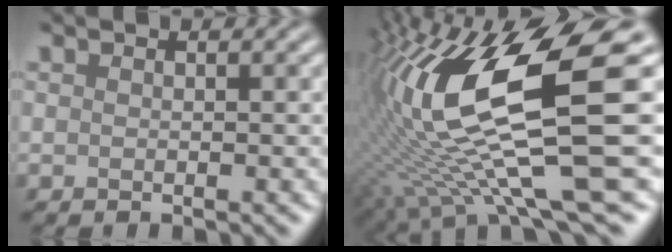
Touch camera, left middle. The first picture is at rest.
{"total": 15.0, "force": [0.4, 3.7, 14.5], "torque": [-0.291, 0.000, 0.022]}